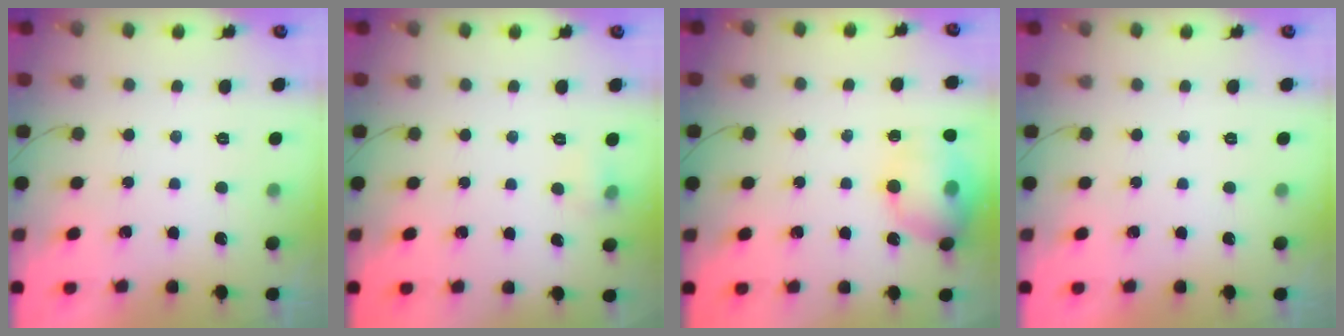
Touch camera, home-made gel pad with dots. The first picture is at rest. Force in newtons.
{"total": 4.6, "press": 4.3, "slide": 1.6}
{"total": 16.0, "press": 15.8, "slide": 2.6}
{"total": 0.0}